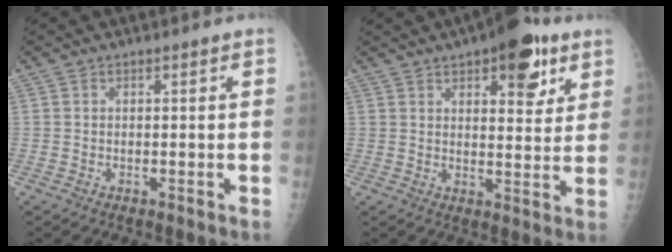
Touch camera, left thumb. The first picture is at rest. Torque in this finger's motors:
{"motor_torque": [1.73, 1.52, 1.36, -0.69, 0.30]}